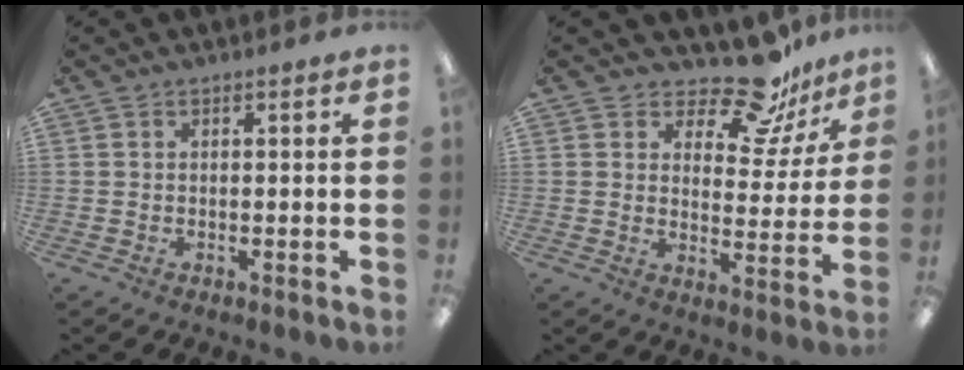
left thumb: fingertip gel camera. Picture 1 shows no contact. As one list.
[{"total": 14.3, "force": [11.5, 5.7, 6.3], "torque": [-0.094, -0.077, 0.203]}]